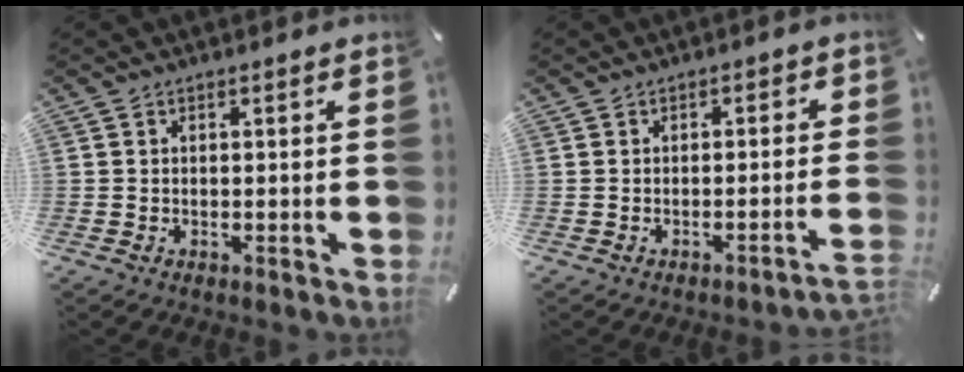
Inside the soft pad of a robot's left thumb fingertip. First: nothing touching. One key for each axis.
{"total": 2.7, "fx": -1.8, "fy": 0.4, "fz": 2.0, "tx": -0.034, "ty": 0.004, "tz": -0.033}